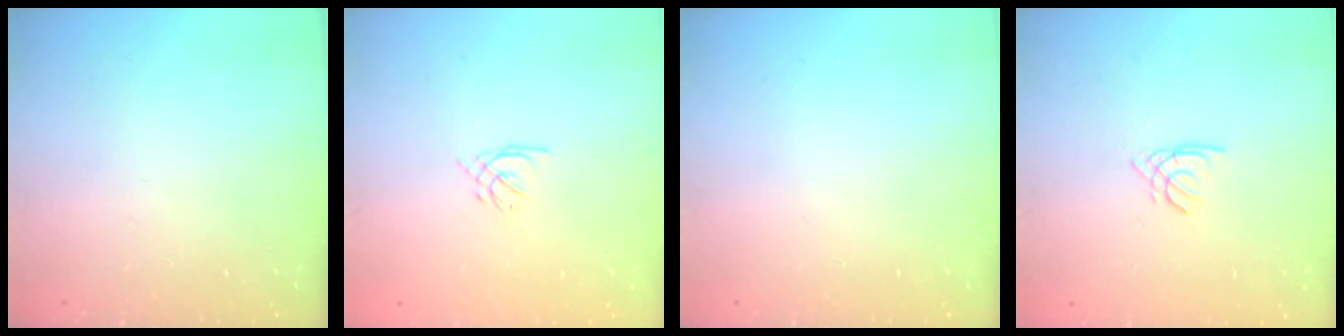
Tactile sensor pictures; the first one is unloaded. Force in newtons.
{"total": 1.2, "press": 1.1, "slide": 0.5}
{"total": 0.0}
{"total": 1.7, "press": 1.7, "slide": 0.4}